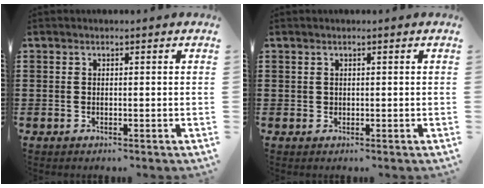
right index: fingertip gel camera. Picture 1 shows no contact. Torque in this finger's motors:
{"motor_torque": [-0.28, 0.98, -0.05, -0.01]}